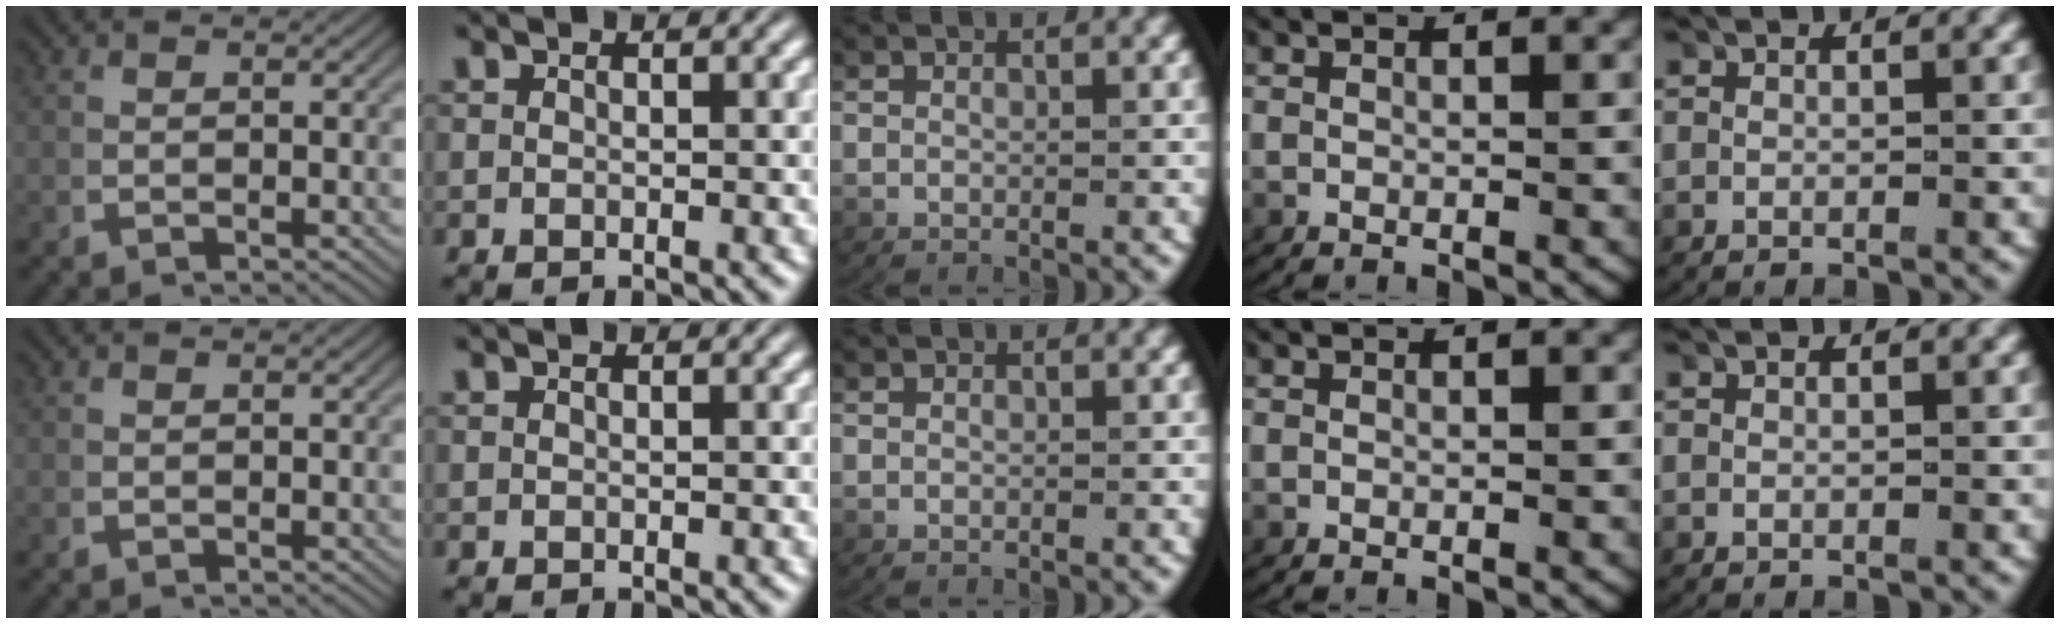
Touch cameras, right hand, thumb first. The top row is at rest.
{}